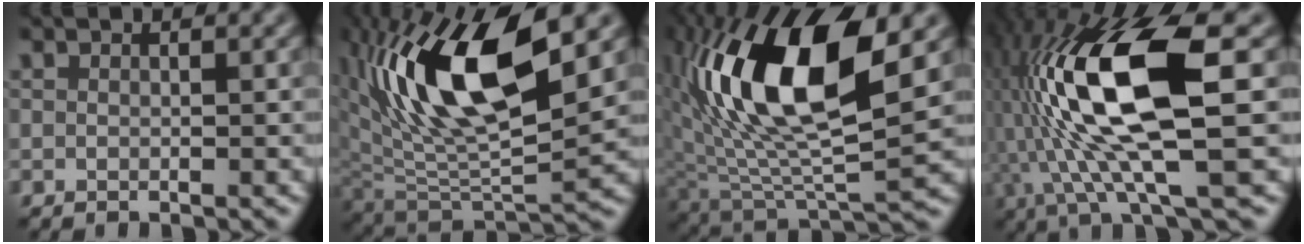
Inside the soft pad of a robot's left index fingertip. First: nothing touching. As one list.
[{"total": 12.7, "force": [4.9, 5.1, 10.6], "torque": [-0.201, 0.000, 0.094]}, {"total": 14.5, "force": [4.2, 5.8, 12.6], "torque": [-0.241, 0.006, 0.078]}, {"total": 13.3, "force": [0.3, 3.9, 12.8], "torque": [-0.253, 0.008, 0.004]}]